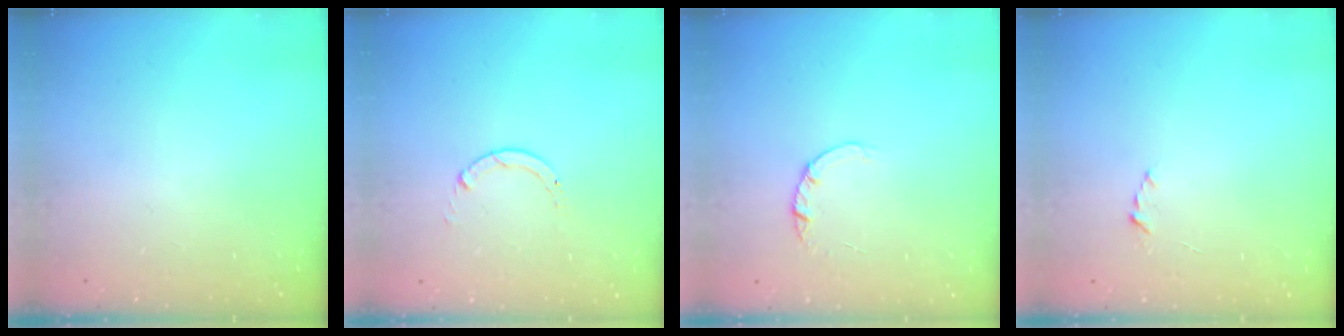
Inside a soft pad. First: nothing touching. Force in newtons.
{"total": 0.8, "press": 0.7, "slide": 0.1}
{"total": 1.4, "press": 1.4, "slide": 0.2}
{"total": 1.9, "press": 1.9, "slide": 0.2}